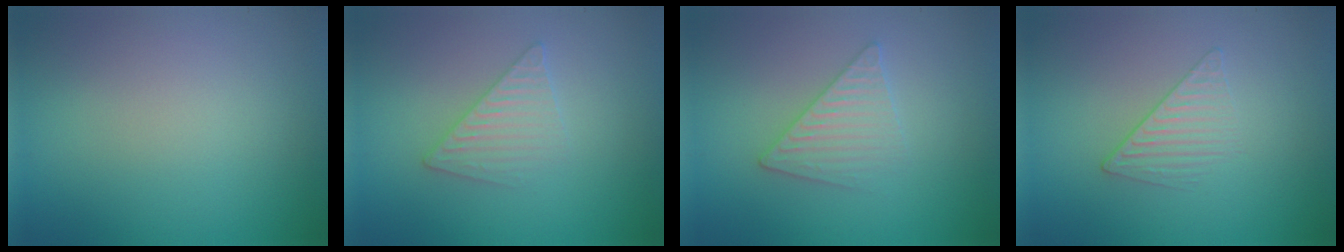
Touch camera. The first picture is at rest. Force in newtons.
{"total": 2.4, "press": 2.3, "slide": 0.2}
{"total": 2.6, "press": 2.6, "slide": 0.3}
{"total": 1.5, "press": 0.7, "slide": 1.3}